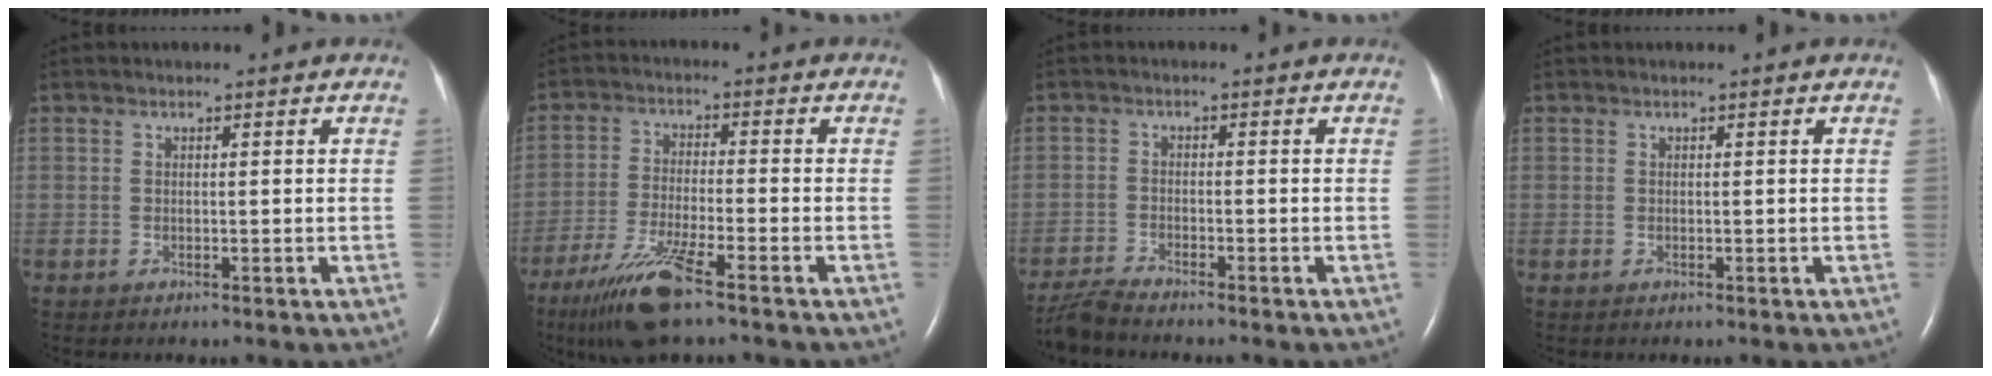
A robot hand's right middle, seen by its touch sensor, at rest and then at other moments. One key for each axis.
{"total": 9.9, "fx": -6.6, "fy": 0.6, "fz": 7.4, "tx": -0.155, "ty": -0.029, "tz": -0.122}
{"total": 4.3, "fx": -4.0, "fy": -0.1, "fz": 1.5, "tx": -0.034, "ty": -0.020, "tz": -0.076}
{"total": 0.0}